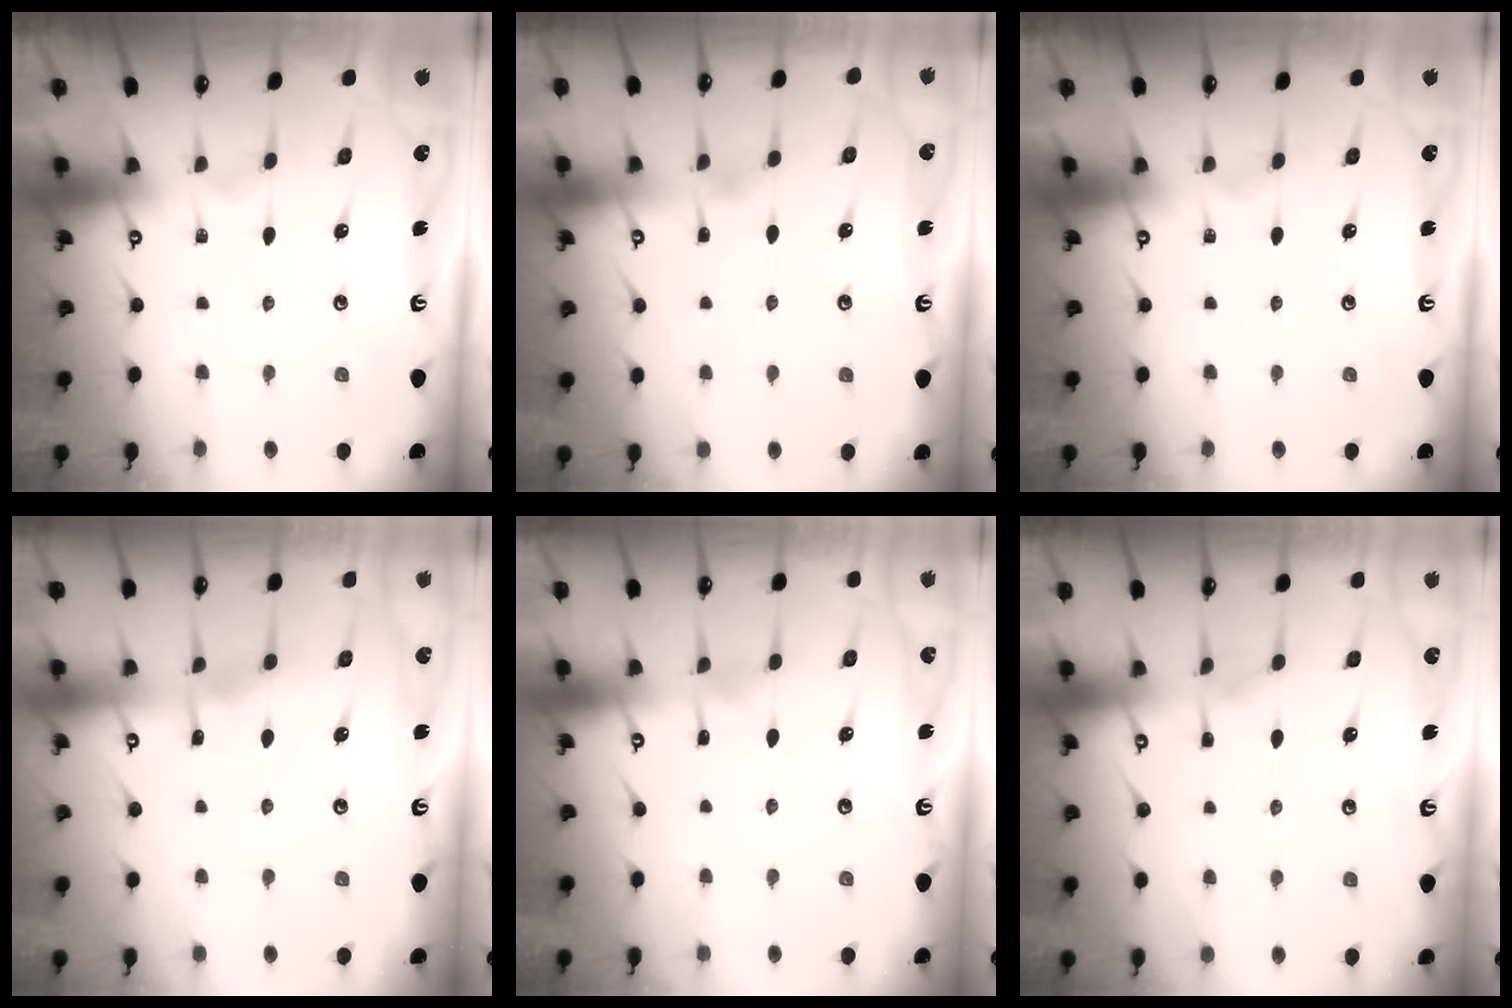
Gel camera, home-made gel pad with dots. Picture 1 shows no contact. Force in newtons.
{"total": 2.0, "press": 2.0, "slide": 0.1}
{"total": 0.0}
{"total": 4.7, "press": 4.7, "slide": 0.7}
{"total": 5.1, "press": 5.1, "slide": 0.5}
{"total": 2.1, "press": 2.1, "slide": 0.4}